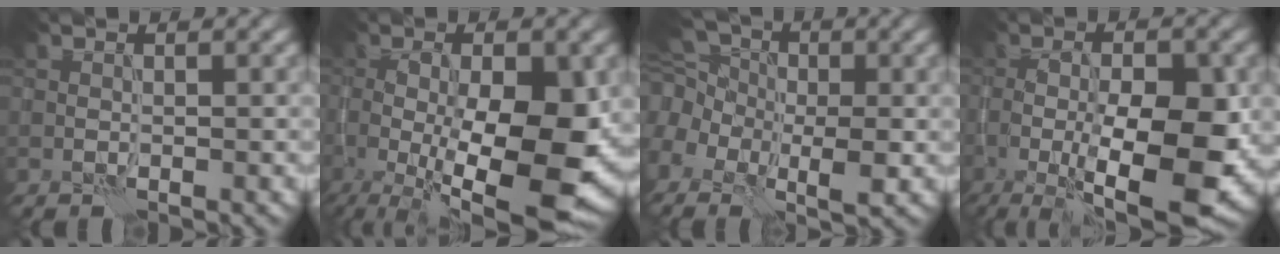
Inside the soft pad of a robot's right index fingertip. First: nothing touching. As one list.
[{"total": 12.9, "force": [-1.8, 4.5, 12.0], "torque": [-0.188, -0.017, -0.022]}, {"total": 8.0, "force": [-1.4, 5.6, 5.5], "torque": [-0.124, -0.007, -0.022]}, {"total": 10.8, "force": [-2.4, 3.7, 9.9], "torque": [-0.158, -0.012, -0.034]}]